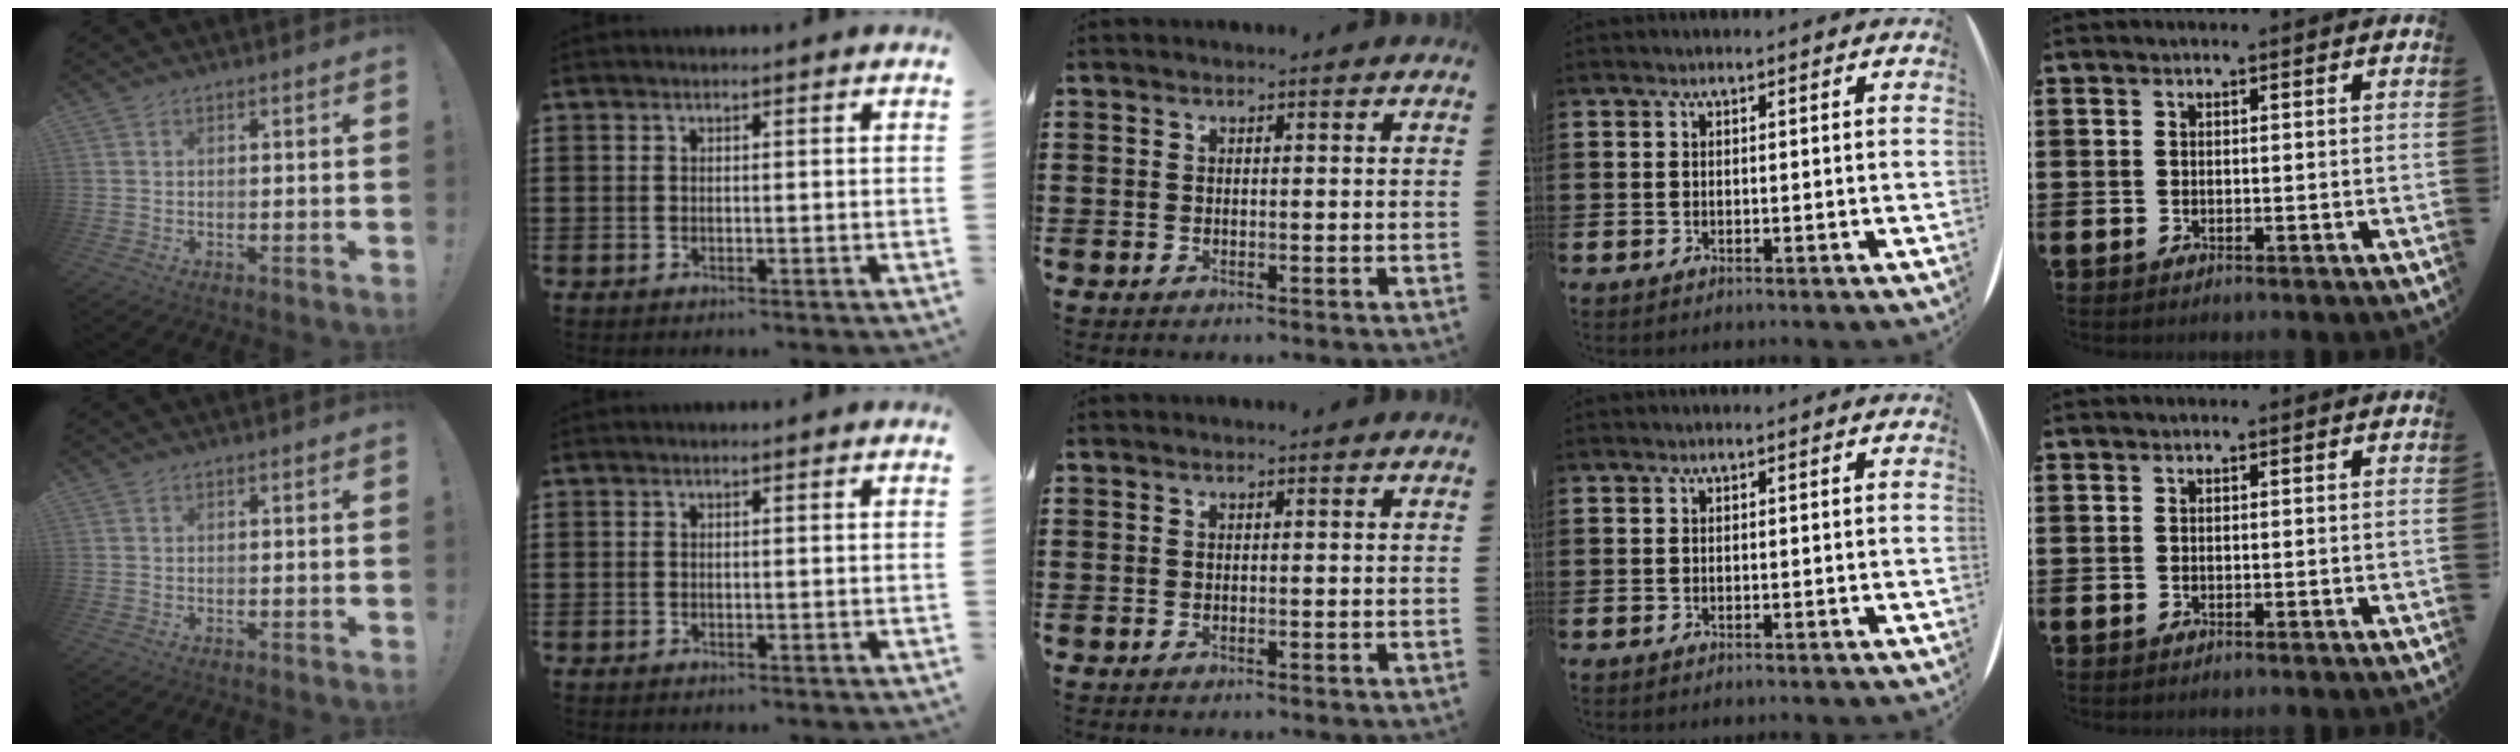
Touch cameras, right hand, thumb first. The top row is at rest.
{}